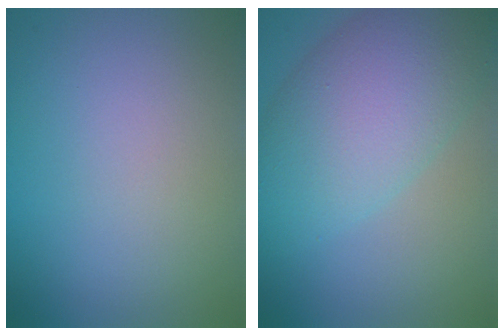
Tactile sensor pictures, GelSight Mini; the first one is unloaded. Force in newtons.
{"total": 8.1, "press": 8.1, "slide": 0.1}